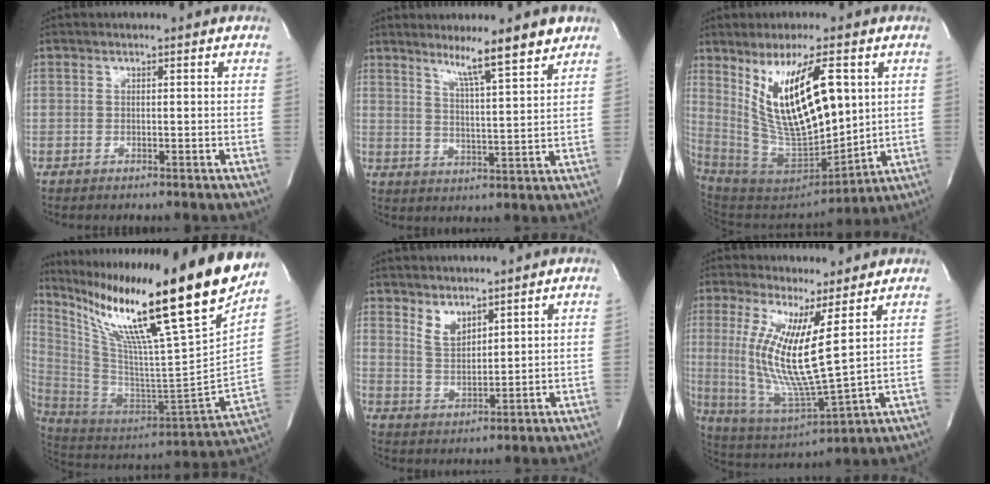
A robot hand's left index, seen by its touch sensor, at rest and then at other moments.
{"total": 8.8, "force": [6.4, -0.8, 6.0], "torque": [-0.093, -0.006, 0.102]}
{"total": 17.7, "force": [5.2, 5.1, 16.1], "torque": [-0.305, -0.012, 0.110]}
{"total": 31.7, "force": [23.2, -2.3, 21.5], "torque": [-0.400, -0.093, 0.371]}
{"total": 3.8, "force": [3.0, 1.2, 2.0], "torque": [-0.043, -0.009, 0.067]}
{"total": 13.3, "force": [3.5, 0.8, 12.8], "torque": [-0.269, -0.025, 0.070]}